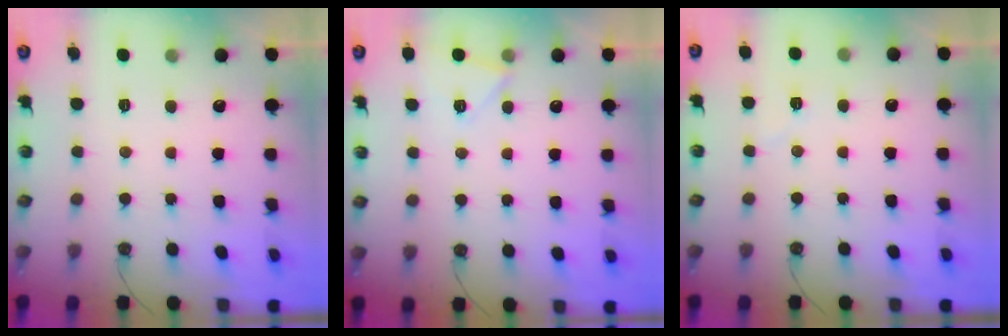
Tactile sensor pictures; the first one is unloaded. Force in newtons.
{"total": 4.8, "press": 3.2, "slide": 3.6}
{"total": 5.4, "press": 4.8, "slide": 2.3}